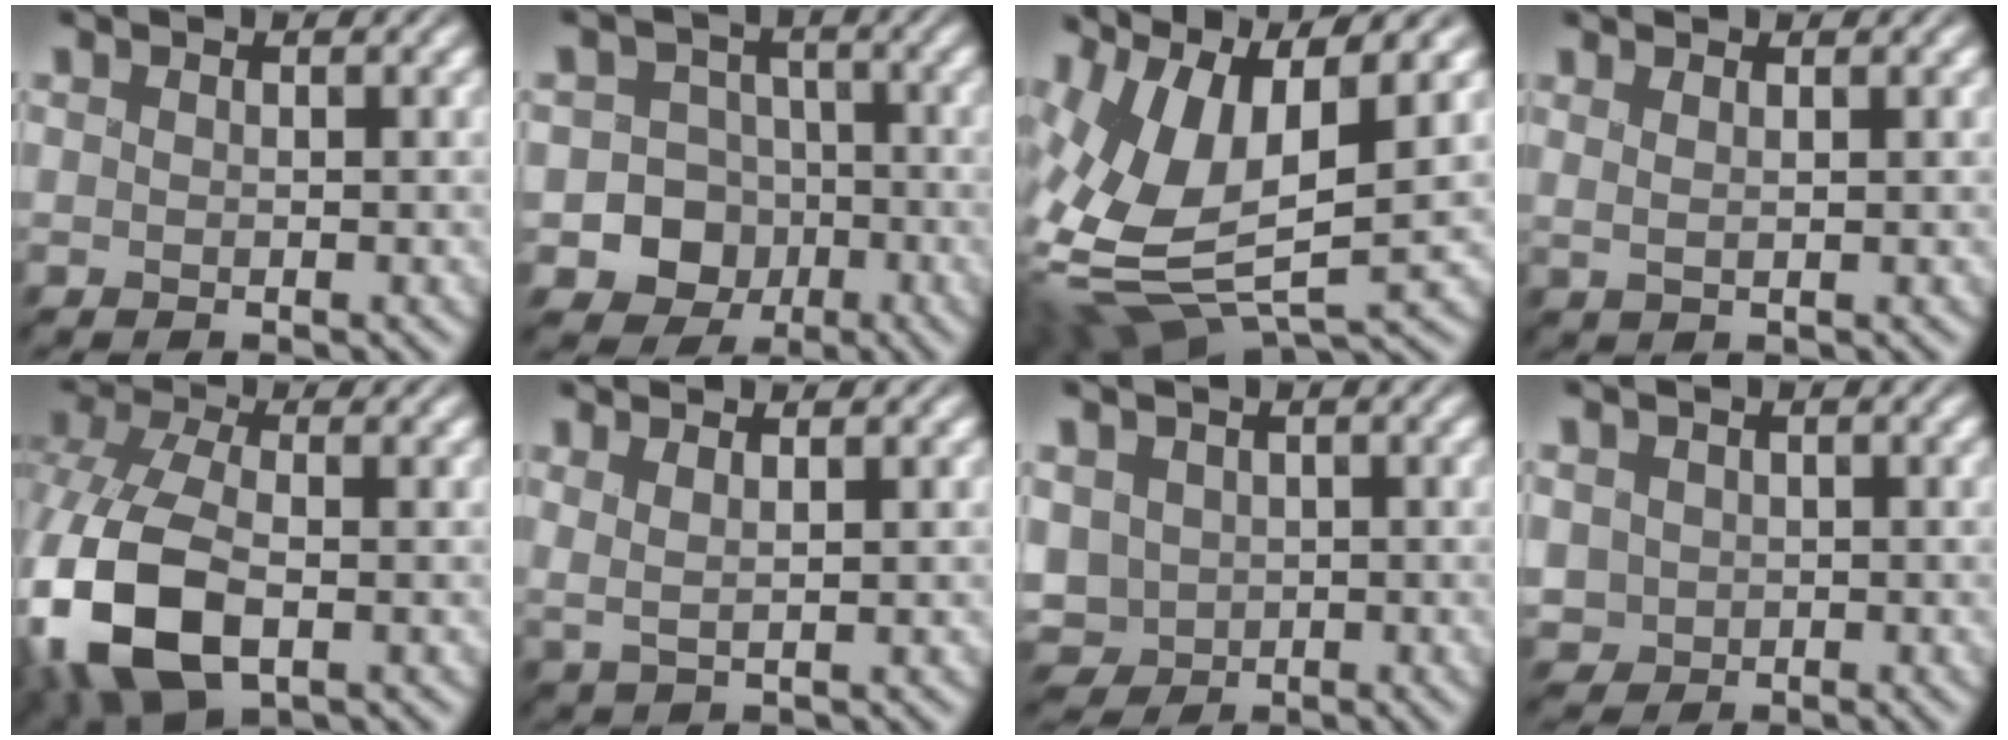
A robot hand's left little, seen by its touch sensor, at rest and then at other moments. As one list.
[{"total": 8.9, "force": [-3.7, 7.9, 2.1], "torque": [-0.012, -0.012, -0.085]}, {"total": 12.8, "force": [2.0, 5.6, 11.3], "torque": [-0.252, -0.004, 0.042]}, {"total": 2.7, "force": [1.3, 1.0, 2.1], "torque": [-0.016, 0.008, -0.003]}, {"total": 11.7, "force": [-3.4, 6.9, 8.9], "torque": [-0.222, -0.026, -0.054]}, {"total": 2.7, "force": [1.4, 0.8, 2.2], "torque": [-0.042, 0.007, 0.016]}, {"total": 4.2, "force": [-0.2, 3.6, 2.2], "torque": [-0.069, -0.004, -0.005]}, {"total": 2.0, "force": [0.1, 2.0, 0.5], "torque": [-0.022, -0.003, 0.004]}]